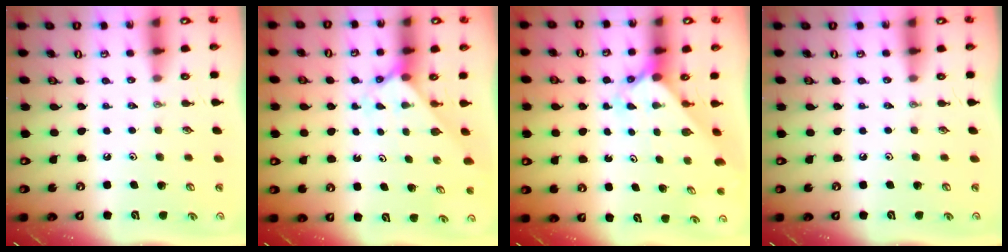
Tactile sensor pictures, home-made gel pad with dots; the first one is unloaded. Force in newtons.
{"total": 2.5, "press": 2.5, "slide": 0.2}
{"total": 2.5, "press": 2.5, "slide": 0.3}
{"total": 0.0}